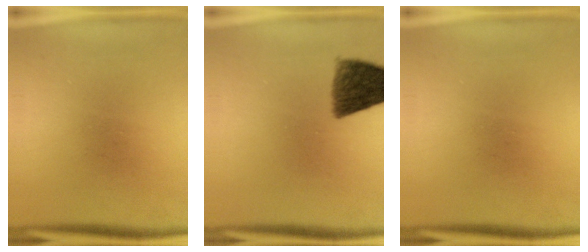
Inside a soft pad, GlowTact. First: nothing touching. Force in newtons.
{"total": 9.1}
{"total": 0.0}